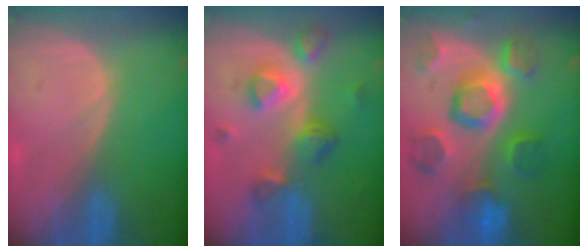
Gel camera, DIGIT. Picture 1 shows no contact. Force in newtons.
{"total": 7.8, "press": 7.0, "slide": 3.6}
{"total": 11.5, "press": 10.0, "slide": 5.6}